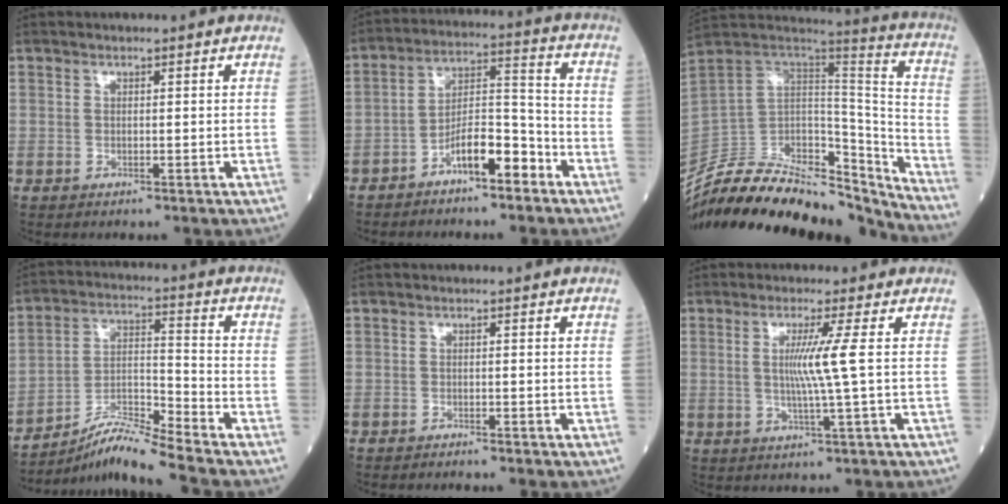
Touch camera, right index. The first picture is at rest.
{"total": 8.4, "force": [-5.3, 2.4, 6.2], "torque": [-0.108, 0.023, -0.094]}
{"total": 31.0, "force": [-28.1, 7.1, 10.9], "torque": [-0.187, -0.005, -0.435]}
{"total": 9.5, "force": [-8.6, -2.2, 3.3], "torque": [-0.069, 0.000, -0.158]}
{"total": 1.1, "force": [-1.0, -0.2, 0.3], "torque": [-0.006, 0.001, -0.016]}
{"total": 5.3, "force": [0.6, -1.7, 5.0], "torque": [-0.097, -0.007, 0.011]}